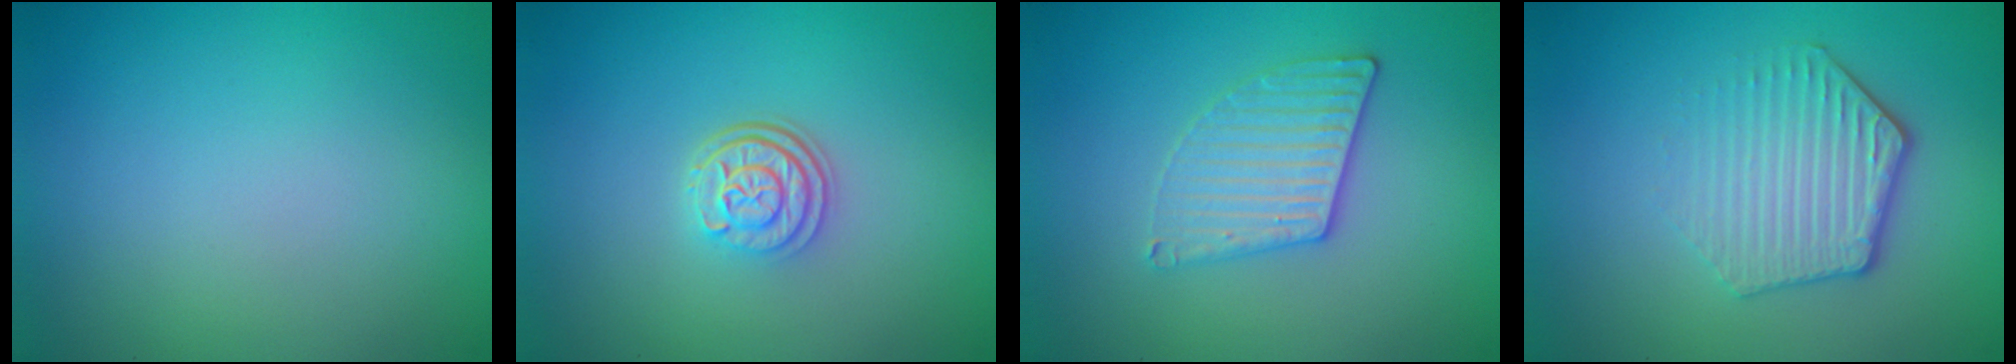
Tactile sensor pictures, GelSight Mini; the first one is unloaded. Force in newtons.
{"total": 3.1, "press": 2.4, "slide": 1.9}
{"total": 3.3, "press": 3.1, "slide": 1.0}
{"total": 4.1, "press": 3.4, "slide": 2.3}